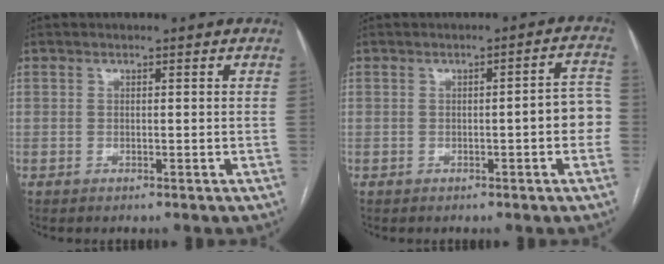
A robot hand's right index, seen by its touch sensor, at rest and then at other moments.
{"total": 5.1, "force": [-1.0, 0.9, 5.0], "torque": [-0.049, 0.019, -0.016]}